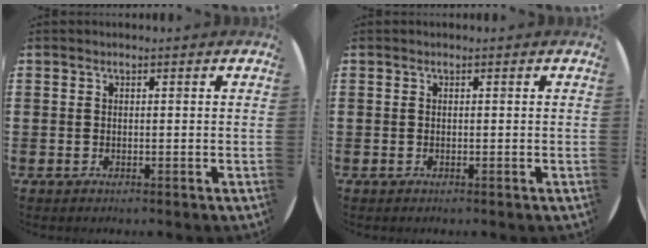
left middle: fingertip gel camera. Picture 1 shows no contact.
{"total": 0.0}